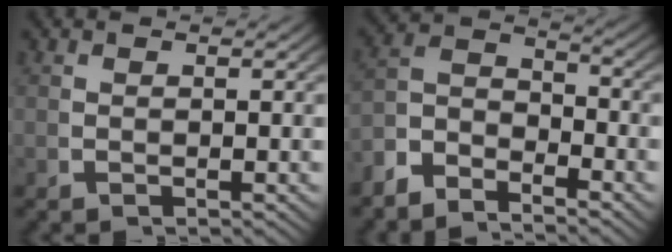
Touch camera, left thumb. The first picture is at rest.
{"total": 4.9, "force": [-1.5, 3.5, 3.1], "torque": [-0.046, -0.007, -0.040]}